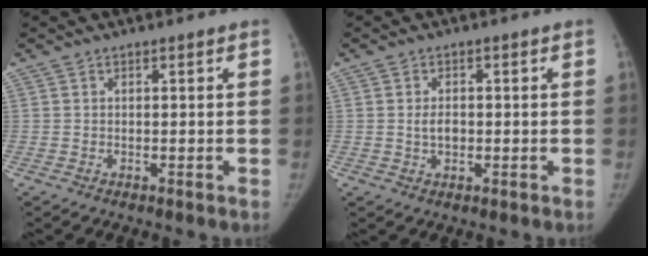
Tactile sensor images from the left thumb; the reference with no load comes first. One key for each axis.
{"total": 2.6, "fx": -0.1, "fy": 1.7, "fz": 2.0, "tx": -0.032, "ty": 0.002, "tz": -0.002}